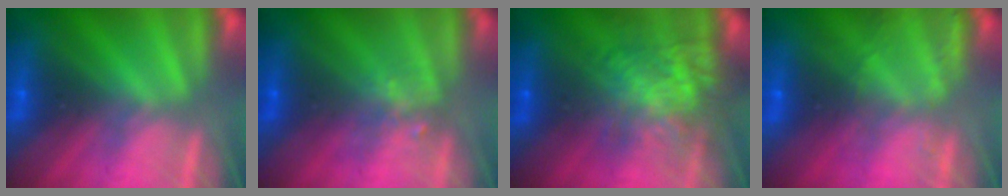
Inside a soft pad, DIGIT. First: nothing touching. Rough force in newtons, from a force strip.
{"total": 2.3}
{"total": 10.6}
{"total": 2.2}